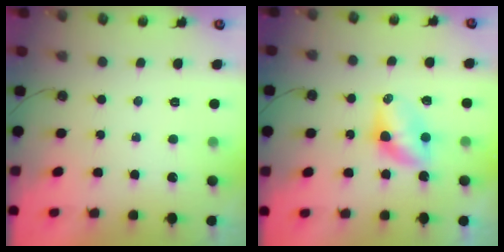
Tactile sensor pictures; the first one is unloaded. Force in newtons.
{"total": 5.7, "press": 5.7, "slide": 0.6}